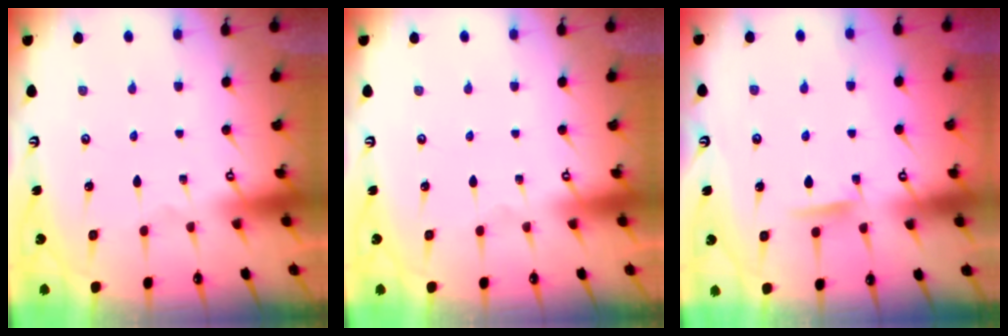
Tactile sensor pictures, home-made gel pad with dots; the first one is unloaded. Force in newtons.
{"total": 0.0}
{"total": 5.6, "press": 5.6, "slide": 0.6}